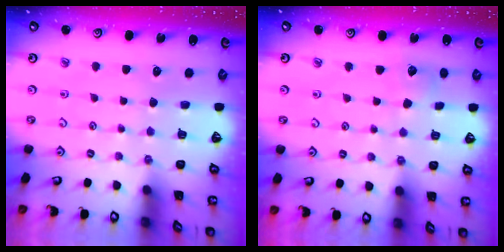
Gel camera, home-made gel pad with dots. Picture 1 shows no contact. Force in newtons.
{"total": 7.5, "press": 7.5, "slide": 0.7}